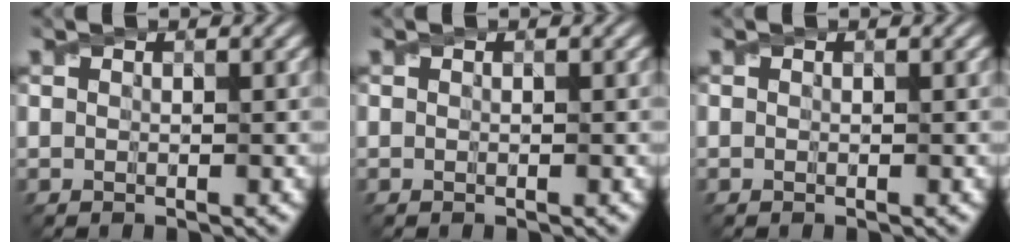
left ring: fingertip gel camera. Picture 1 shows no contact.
{"total": 0.0}
{"total": 0.0}